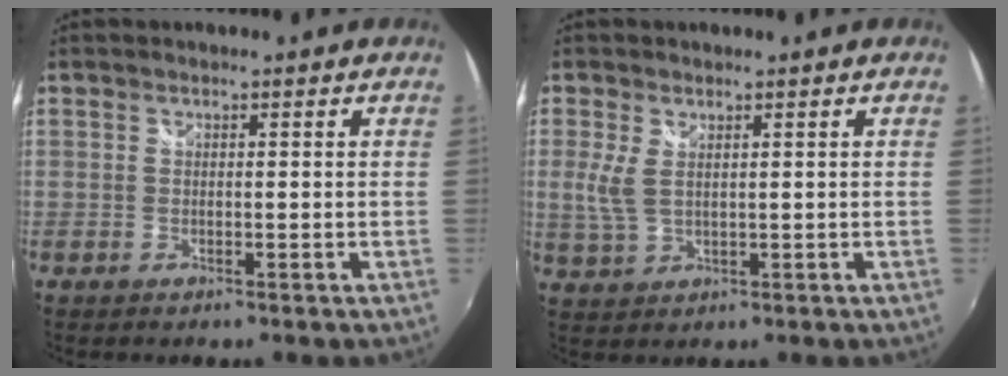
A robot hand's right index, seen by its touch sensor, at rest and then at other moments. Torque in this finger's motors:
{"motor_torque": [0.29, -0.10, 0.29, 0.04]}